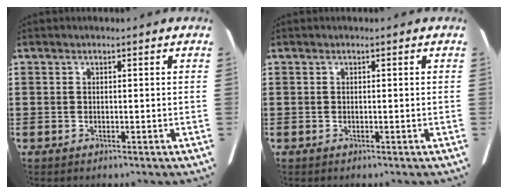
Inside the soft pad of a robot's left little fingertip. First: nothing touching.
{"total": 0.0}